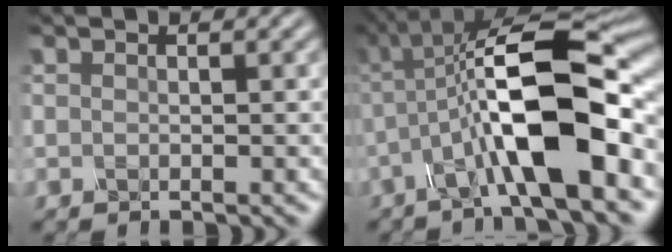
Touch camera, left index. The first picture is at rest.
{"total": 12.4, "force": [-2.2, 3.8, 11.6], "torque": [-0.191, 0.014, -0.048]}